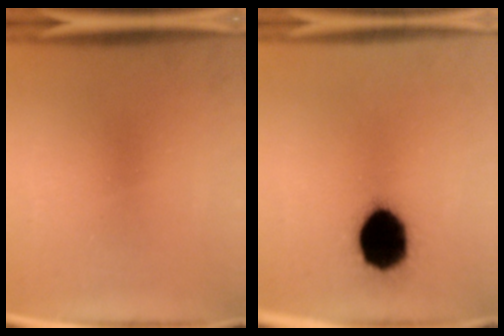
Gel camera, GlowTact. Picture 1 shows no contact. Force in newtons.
{"total": 16.9}